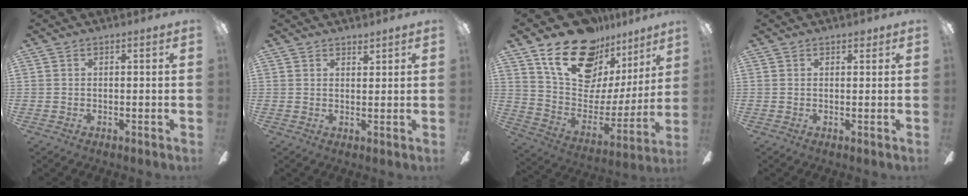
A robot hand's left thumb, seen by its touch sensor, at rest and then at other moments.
{"total": 2.2, "force": [2.0, 0.9, 0.2], "torque": [0.011, -0.014, 0.036]}
{"total": 22.8, "force": [16.0, 12.2, 10.8], "torque": [-0.179, -0.102, 0.292]}
{"total": 1.3, "force": [1.1, 0.8, 0.3], "torque": [0.010, -0.006, 0.016]}